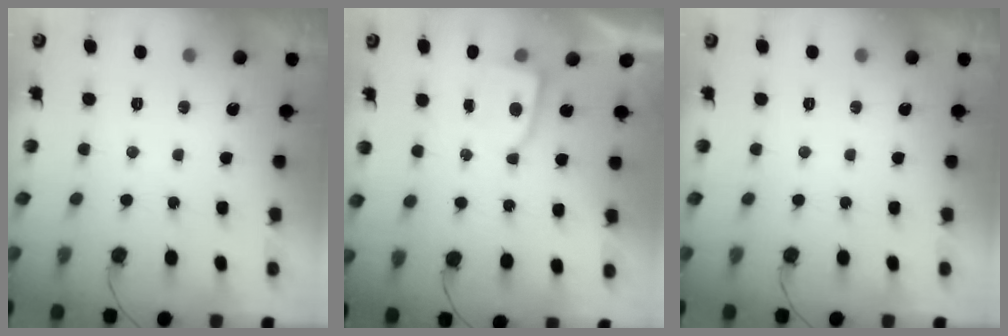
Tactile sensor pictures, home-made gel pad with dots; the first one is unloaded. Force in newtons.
{"total": 2.2, "press": 2.2, "slide": 0.3}
{"total": 0.0}